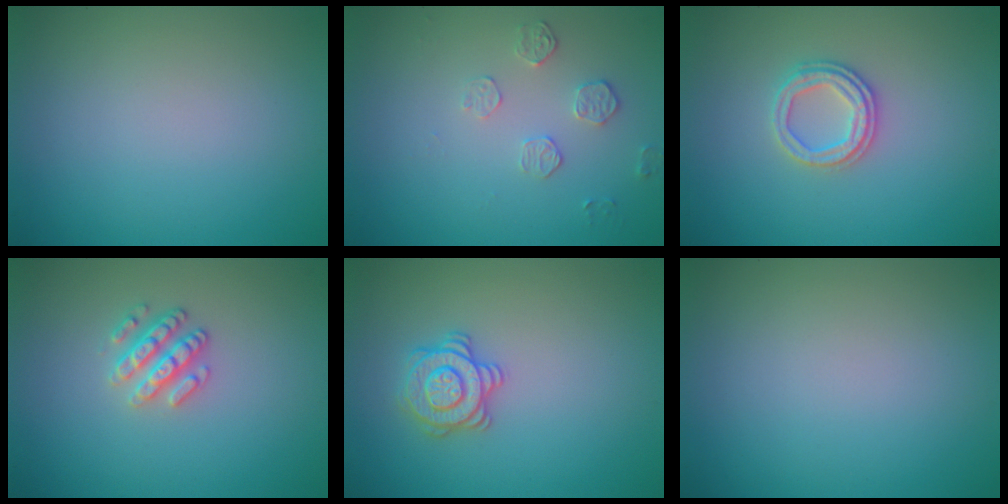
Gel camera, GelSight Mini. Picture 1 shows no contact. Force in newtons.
{"total": 1.7, "press": 1.0, "slide": 1.4}
{"total": 2.5, "press": 2.4, "slide": 0.6}
{"total": 2.5, "press": 2.4, "slide": 0.7}
{"total": 2.8, "press": 2.8, "slide": 0.4}
{"total": 0.0}